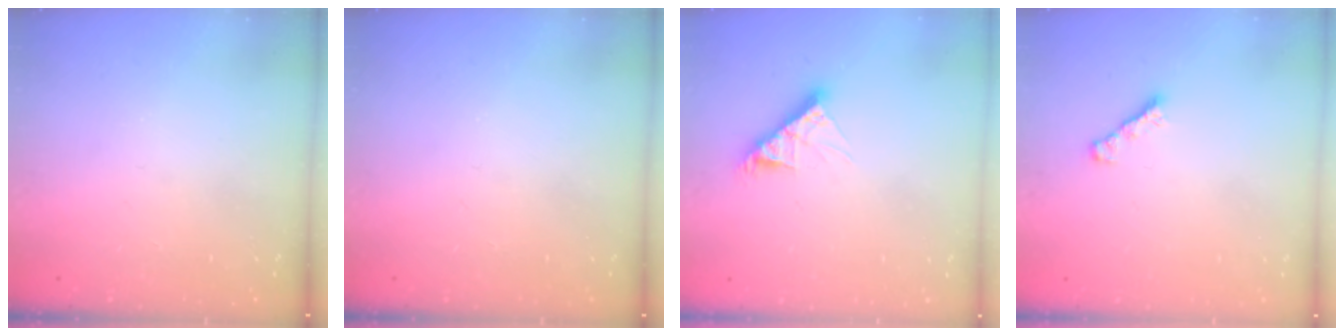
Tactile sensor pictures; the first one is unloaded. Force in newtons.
{"total": 0.0}
{"total": 8.3, "press": 8.3, "slide": 0.5}
{"total": 1.6, "press": 1.4, "slide": 0.6}